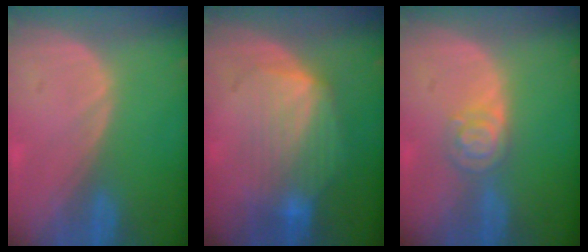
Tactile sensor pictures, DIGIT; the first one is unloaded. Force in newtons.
{"total": 7.4, "press": 7.3, "slide": 1.4}
{"total": 4.7, "press": 4.1, "slide": 2.3}